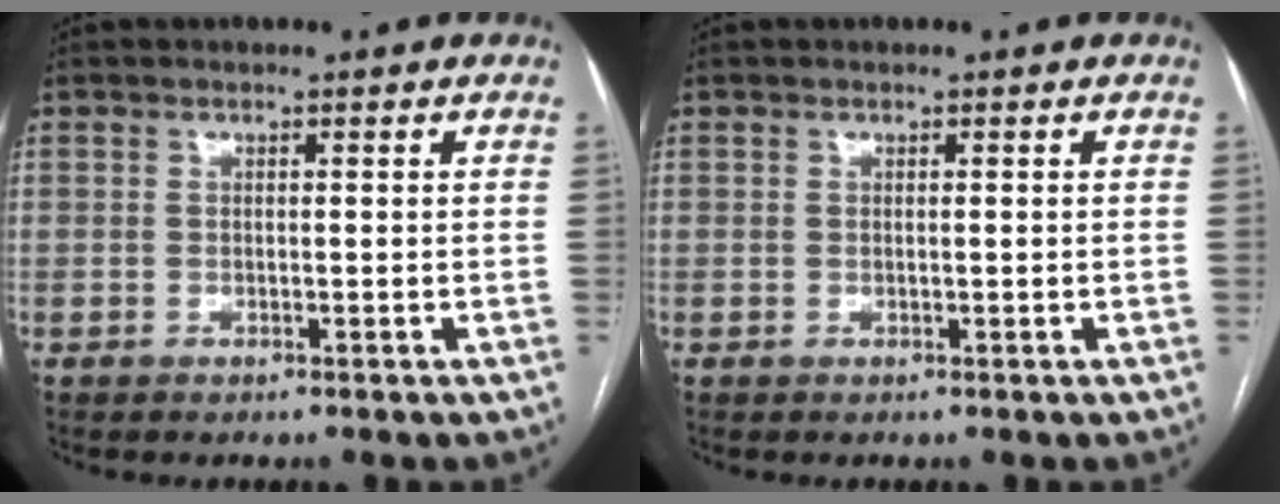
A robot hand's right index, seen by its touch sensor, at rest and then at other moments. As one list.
[{"total": 0.0}]